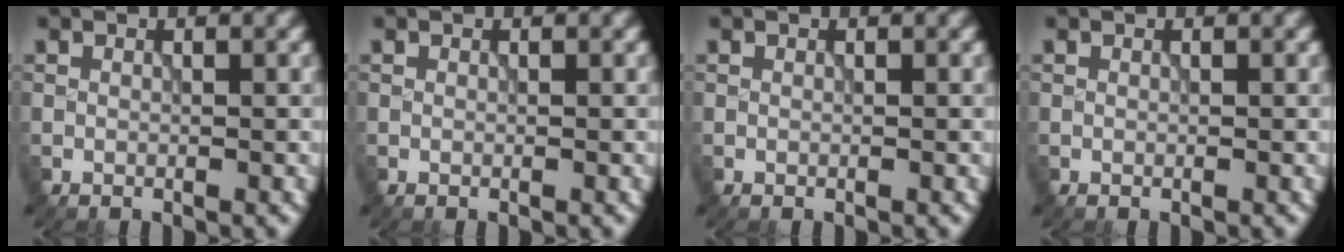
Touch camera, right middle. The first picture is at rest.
{"total": 0.0}
{"total": 0.0}
{"total": 0.0}